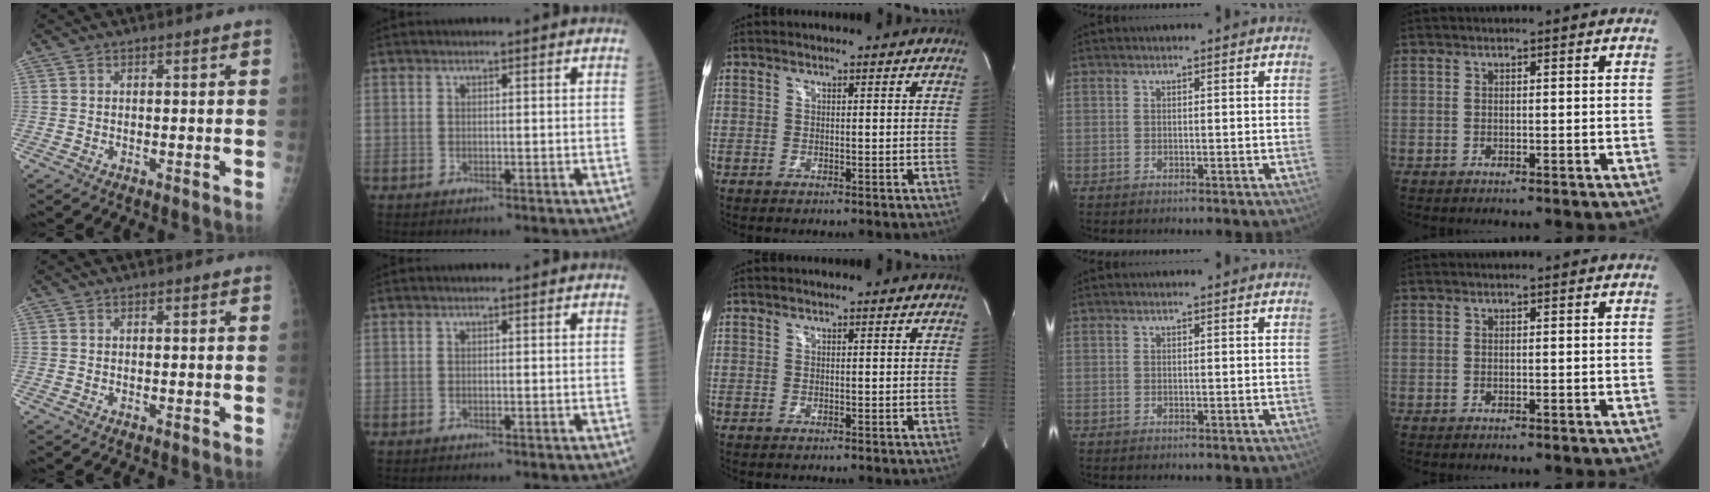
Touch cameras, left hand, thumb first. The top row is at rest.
{}